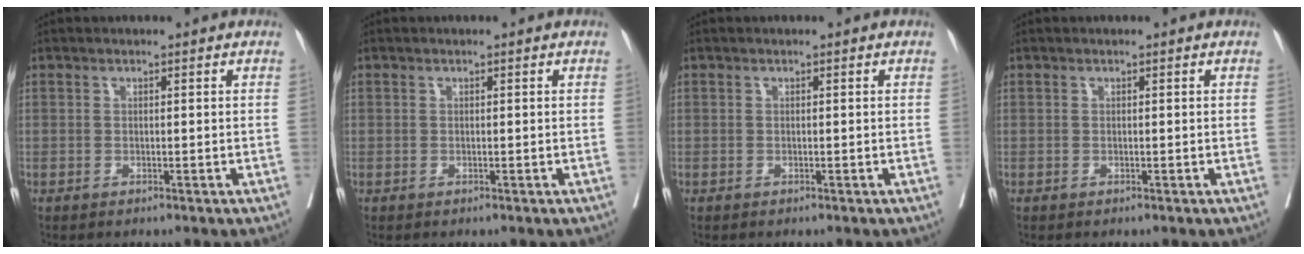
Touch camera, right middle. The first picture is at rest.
{"total": 0.0}
{"total": 0.0}
{"total": 0.0}